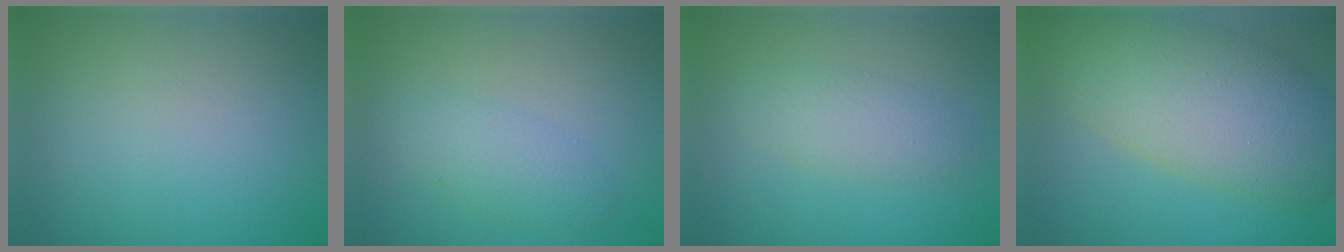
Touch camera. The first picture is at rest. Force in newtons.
{"total": 2.4, "press": 2.4, "slide": 0.1}
{"total": 2.6, "press": 2.6, "slide": 0.1}
{"total": 10.1, "press": 10.0, "slide": 0.6}